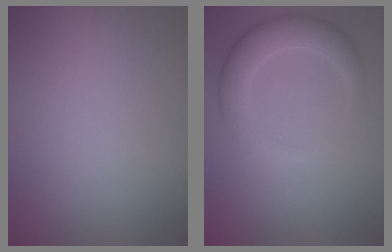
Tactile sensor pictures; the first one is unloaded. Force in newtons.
{"total": 4.2, "press": 4.2, "slide": 0.2}